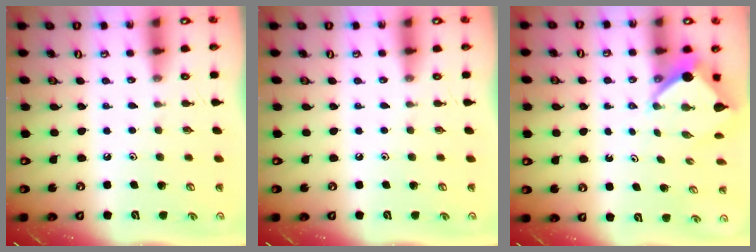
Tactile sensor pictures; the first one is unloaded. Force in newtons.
{"total": 0.0}
{"total": 6.3, "press": 6.3, "slide": 0.3}